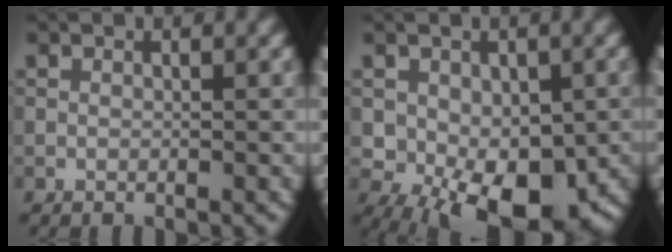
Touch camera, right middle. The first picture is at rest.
{"total": 9.0, "force": [-2.6, 5.5, 6.6], "torque": [-0.093, -0.017, -0.040]}